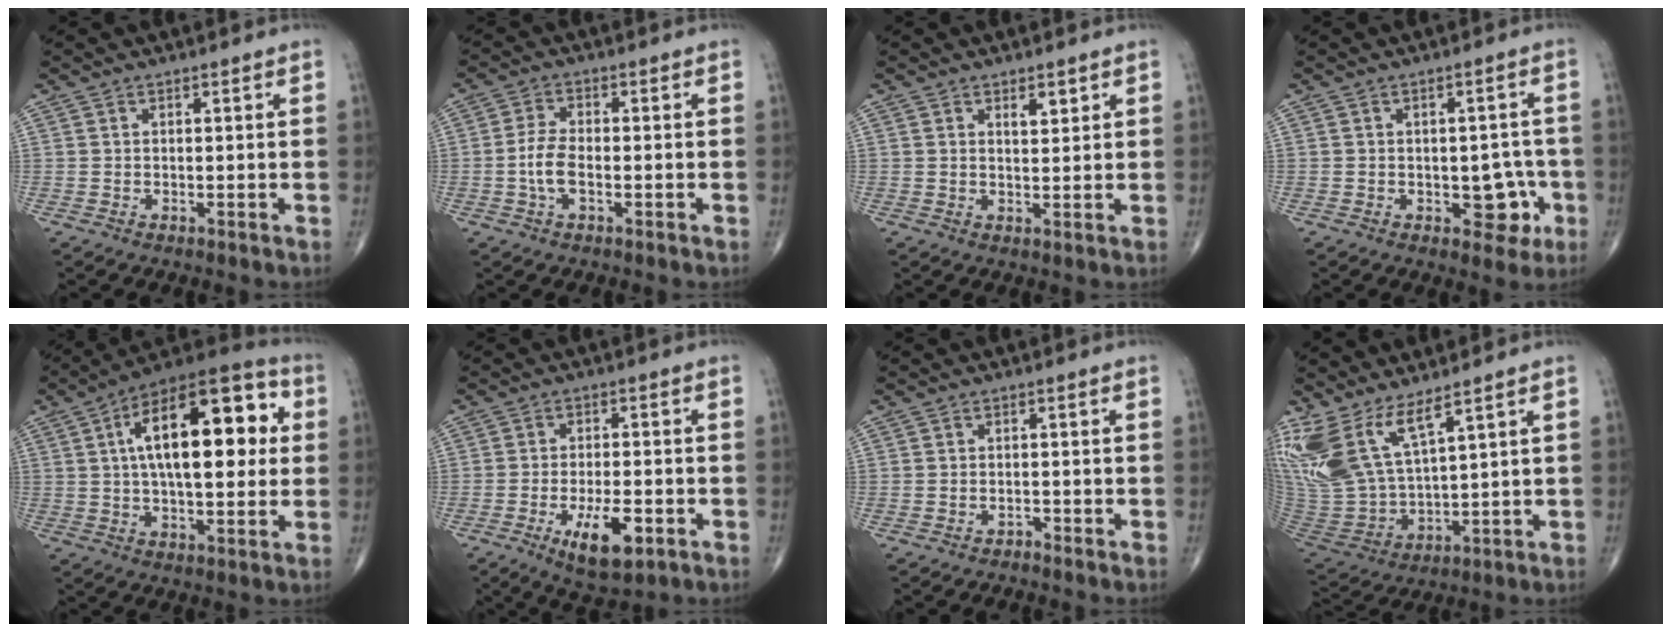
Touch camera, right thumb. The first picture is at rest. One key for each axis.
{"total": 4.7, "fx": -1.2, "fy": 2.1, "fz": 4.1, "tx": -0.089, "ty": 0.011, "tz": -0.026}
{"total": 1.3, "fx": 0.8, "fy": 0.5, "fz": 0.9, "tx": -0.012, "ty": -0.004, "tz": 0.012}
{"total": 6.4, "fx": -2.0, "fy": 3.9, "fz": 4.7, "tx": -0.022, "ty": 0.014, "tz": -0.021}
{"total": 23.0, "fx": 4.4, "fy": 10.2, "fz": 20.1, "tx": -0.292, "ty": 0.019, "tz": 0.057}
{"total": 9.3, "fx": -3.8, "fy": 3.7, "fz": 7.7, "tx": -0.126, "ty": 0.003, "tz": -0.054}
{"total": 0.9, "fx": -0.8, "fy": 0.3, "fz": 0.0, "tx": 0.002, "ty": 0.001, "tz": -0.017}
{"total": 14.7, "fx": 9.4, "fy": 4.8, "fz": 10.3, "tx": -0.228, "ty": -0.053, "tz": 0.207}